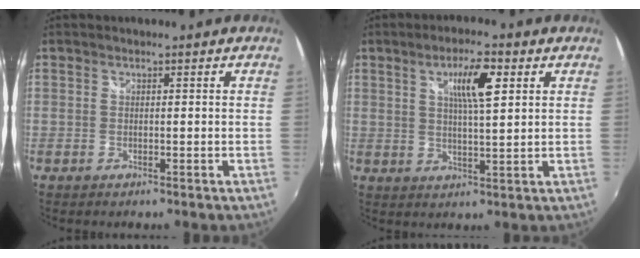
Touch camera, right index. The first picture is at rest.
{"total": 7.3, "force": [2.9, 1.5, 6.5], "torque": [-0.109, 0.005, 0.048]}